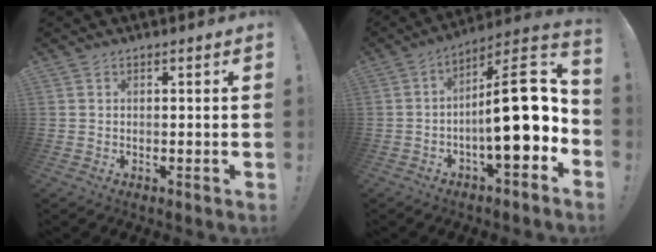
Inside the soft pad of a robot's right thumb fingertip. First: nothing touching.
{"total": 20.5, "force": [-1.8, 6.6, 19.3], "torque": [-0.300, 0.013, -0.026]}